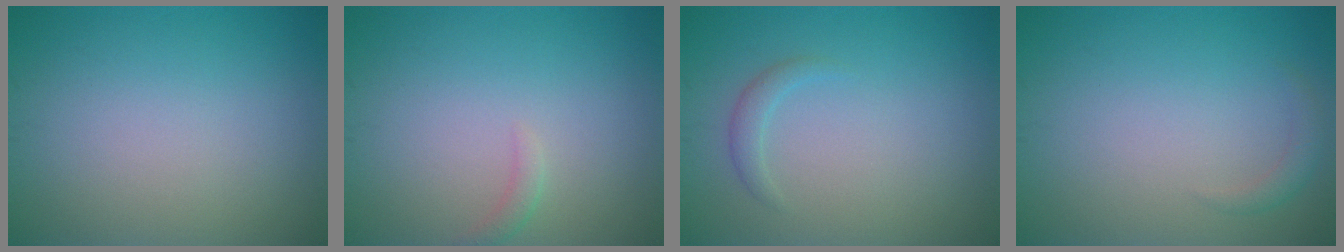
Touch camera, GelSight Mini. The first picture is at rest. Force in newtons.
{"total": 0.9, "press": 0.8, "slide": 0.1}
{"total": 1.2, "press": 1.2, "slide": 0.0}
{"total": 1.2, "press": 1.2, "slide": 0.2}